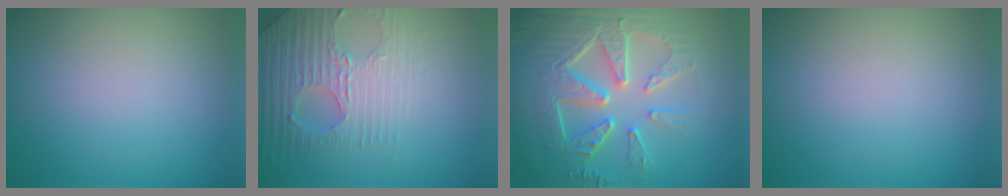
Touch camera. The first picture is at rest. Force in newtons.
{"total": 3.8, "press": 3.7, "slide": 1.0}
{"total": 9.1, "press": 6.5, "slide": 6.3}
{"total": 0.0}